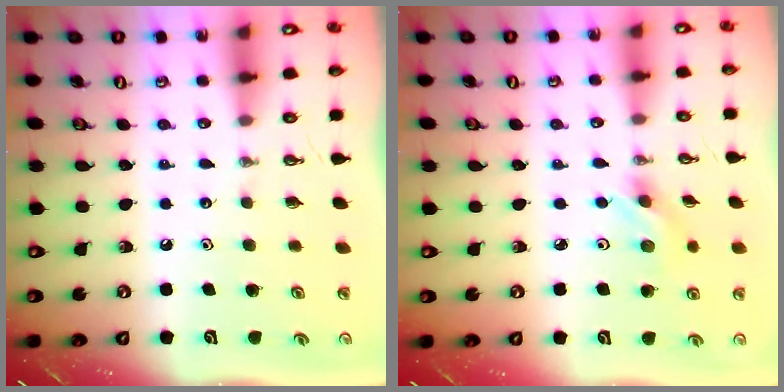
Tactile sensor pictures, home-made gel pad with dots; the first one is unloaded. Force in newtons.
{"total": 3.2, "press": 3.0, "slide": 0.9}